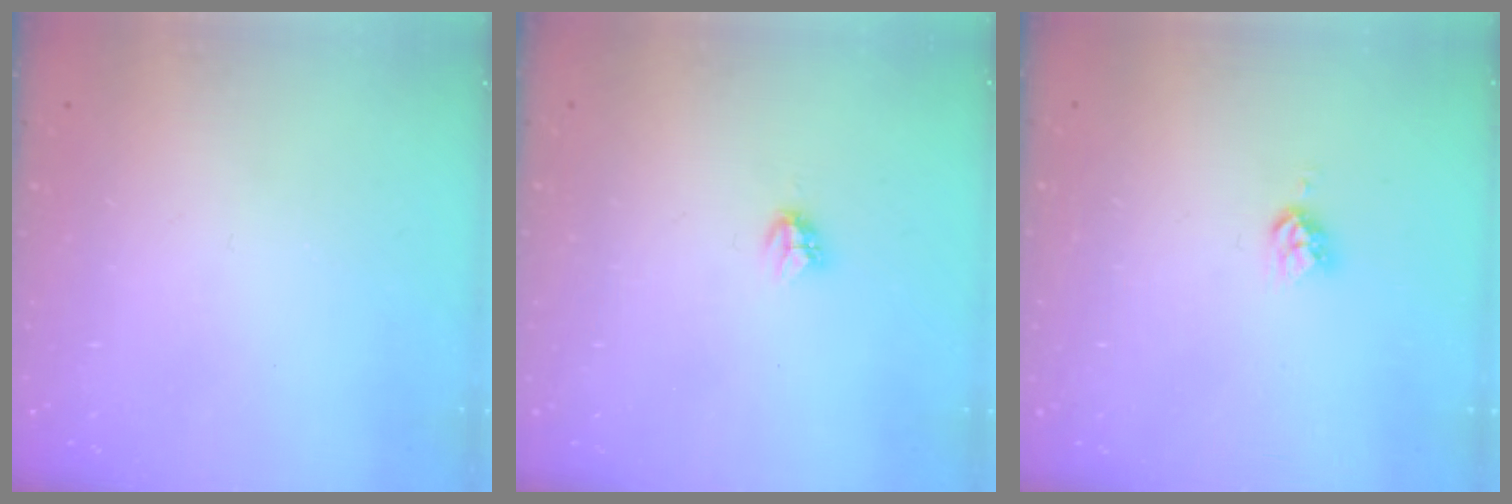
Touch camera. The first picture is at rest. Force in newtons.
{"total": 2.8, "press": 2.7, "slide": 0.4}
{"total": 4.3, "press": 4.3, "slide": 0.0}